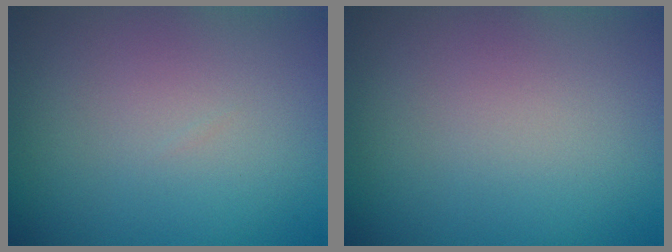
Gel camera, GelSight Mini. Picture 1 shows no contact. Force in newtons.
{"total": 0.0}